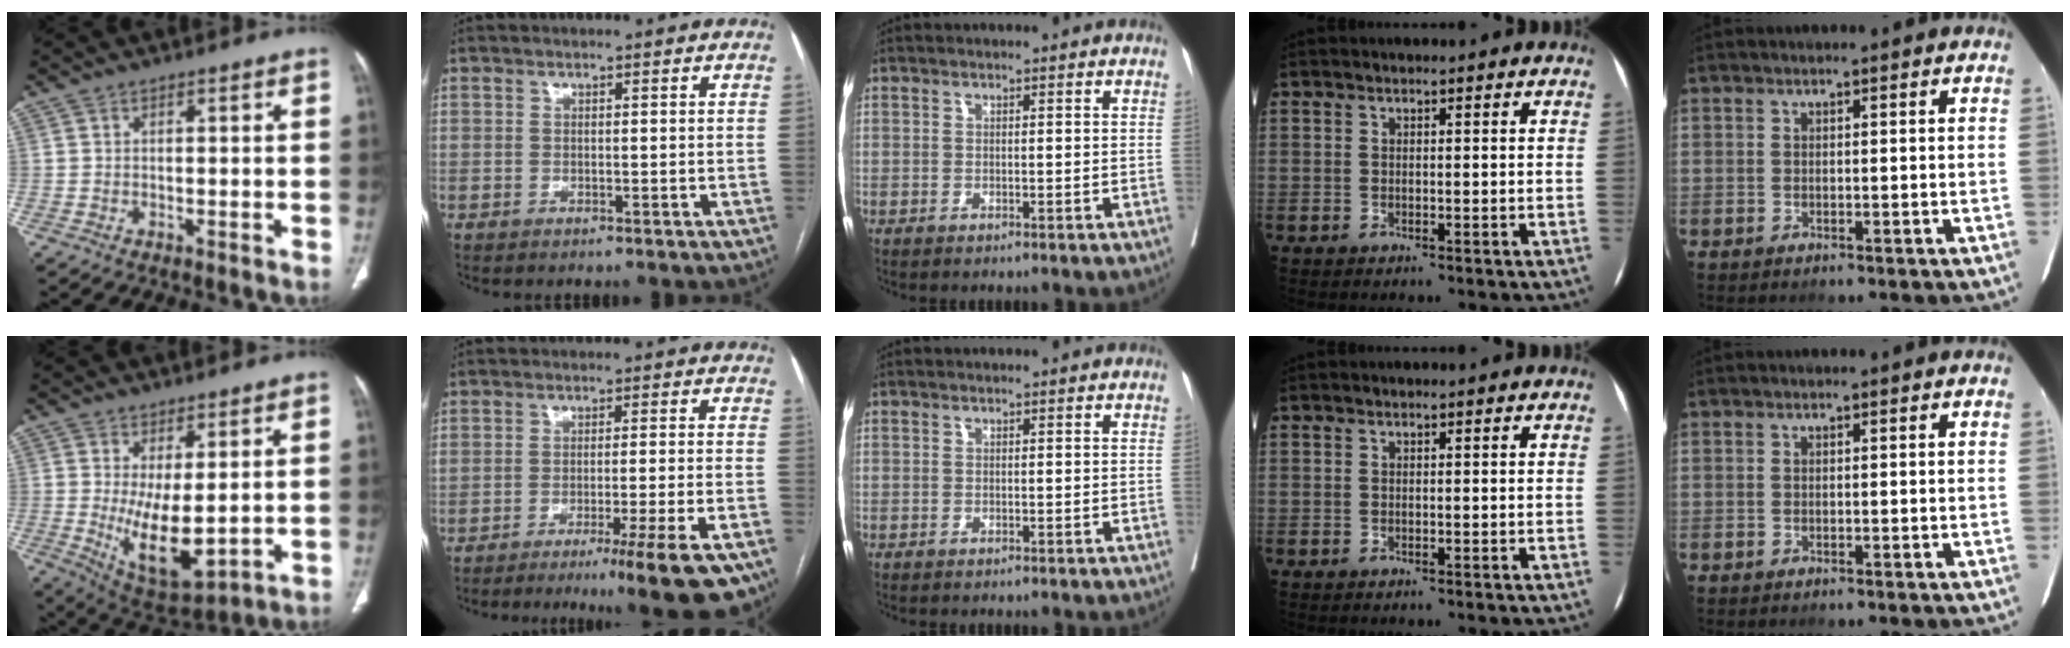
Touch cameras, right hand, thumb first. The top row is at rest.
{"thumb": {"total": 11.6, "force": [-0.3, 5.1, 10.4], "torque": [-0.161, -0.029, 0.018]}, "index": {"total": 13.1, "force": [-8.8, -0.1, 9.7], "torque": [-0.087, -0.013, -0.129]}}